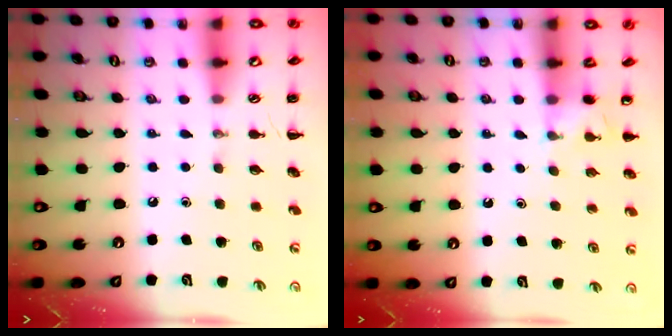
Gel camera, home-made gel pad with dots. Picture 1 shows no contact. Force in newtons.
{"total": 4.8, "press": 4.6, "slide": 1.3}